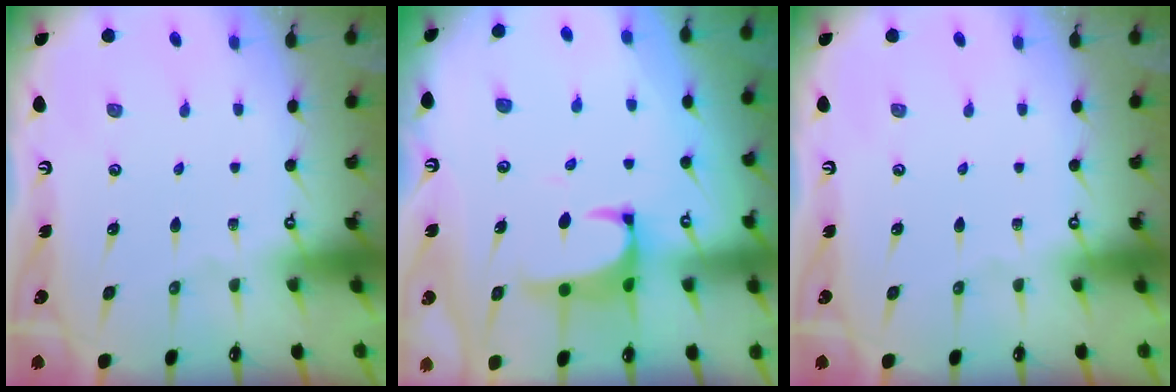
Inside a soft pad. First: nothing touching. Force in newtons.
{"total": 1.6, "press": 1.3, "slide": 0.8}
{"total": 0.0}